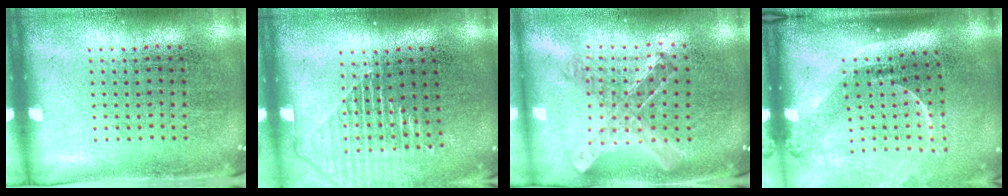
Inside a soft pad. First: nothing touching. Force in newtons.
{"total": 1.4, "press": 1.3, "slide": 0.5}
{"total": 0.9, "press": 0.9, "slide": 0.0}
{"total": 2.2, "press": 1.5, "slide": 1.6}